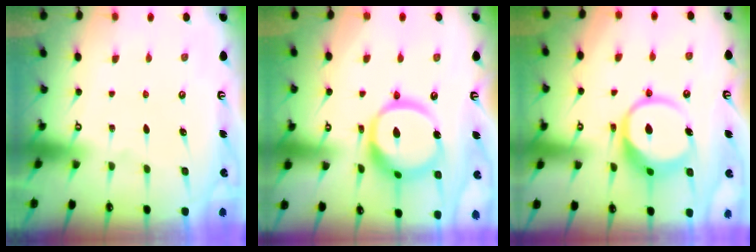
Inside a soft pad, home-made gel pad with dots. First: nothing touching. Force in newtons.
{"total": 16.8, "press": 16.7, "slide": 1.7}
{"total": 11.6, "press": 11.5, "slide": 1.4}